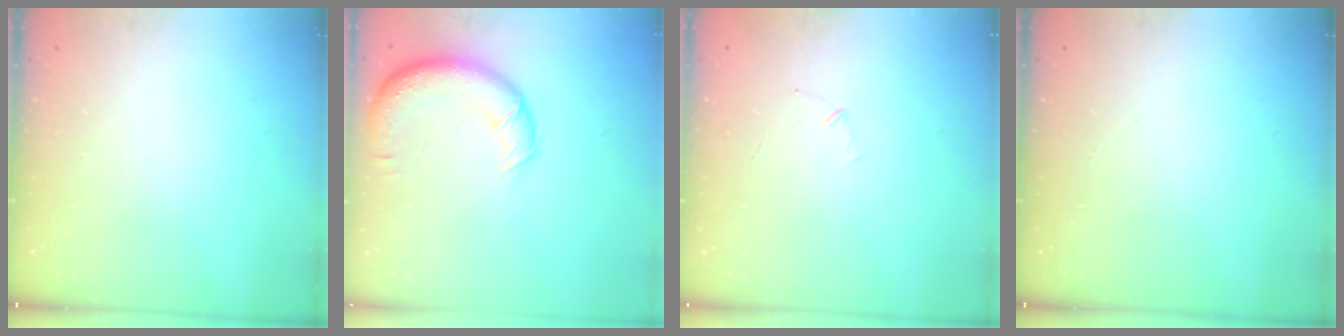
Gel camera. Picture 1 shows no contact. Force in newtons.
{"total": 14.1, "press": 13.5, "slide": 3.8}
{"total": 3.8, "press": 3.7, "slide": 1.0}
{"total": 0.0}